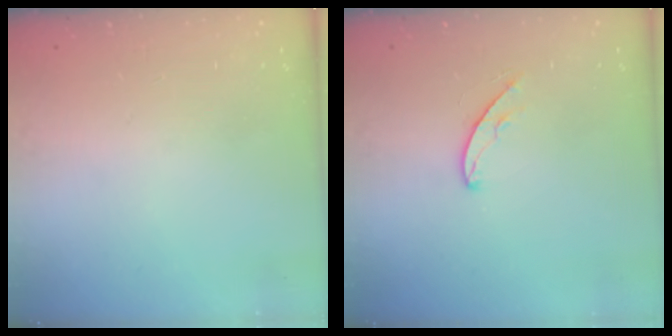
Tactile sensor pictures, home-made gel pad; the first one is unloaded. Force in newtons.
{"total": 5.3, "press": 5.3, "slide": 0.4}